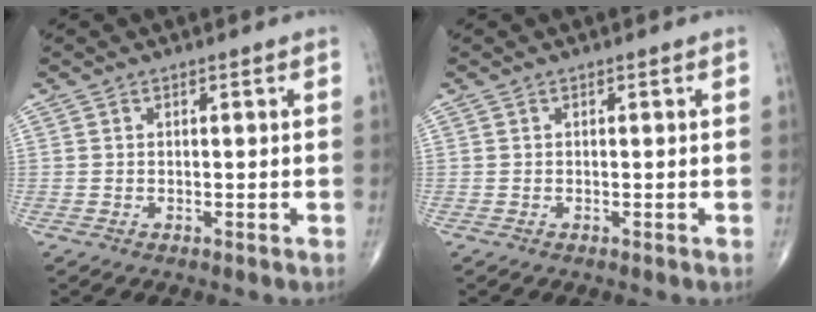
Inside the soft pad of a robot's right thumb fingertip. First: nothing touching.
{"total": 0.0}